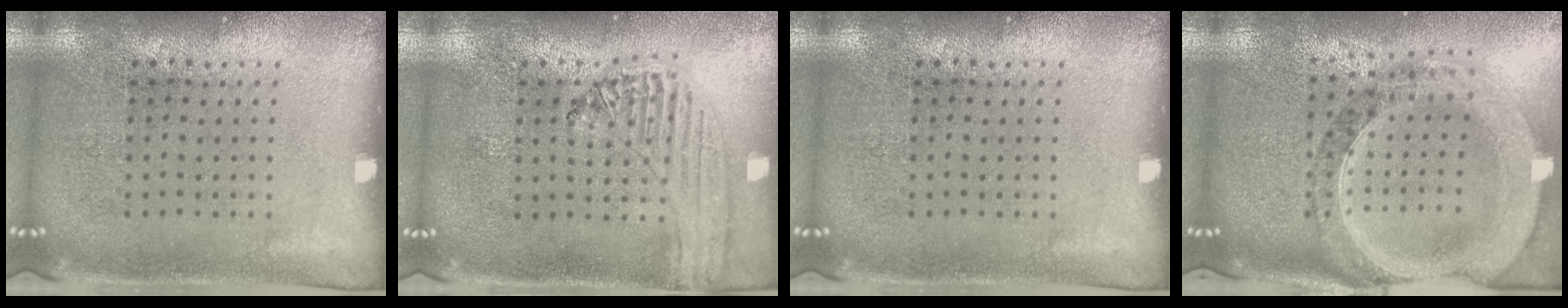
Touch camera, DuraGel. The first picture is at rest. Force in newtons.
{"total": 0.6, "press": 0.6, "slide": 0.1}
{"total": 0.0}
{"total": 1.8, "press": 1.7, "slide": 0.5}